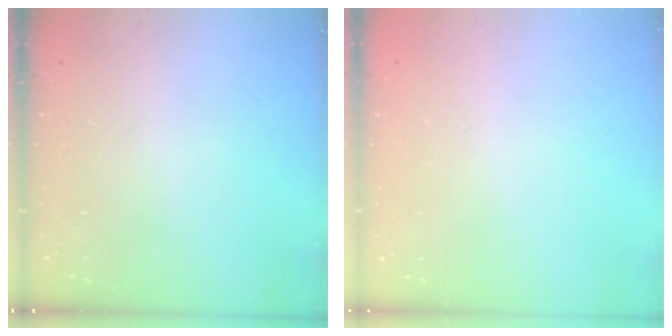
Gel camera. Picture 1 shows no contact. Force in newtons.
{"total": 0.0}